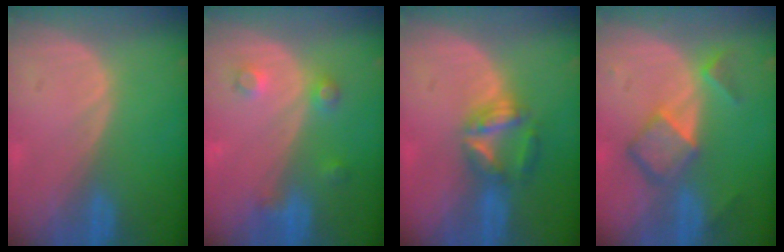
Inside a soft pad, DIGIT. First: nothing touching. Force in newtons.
{"total": 3.7, "press": 3.4, "slide": 1.5}
{"total": 5.7, "press": 5.4, "slide": 1.9}
{"total": 6.8, "press": 5.9, "slide": 3.5}